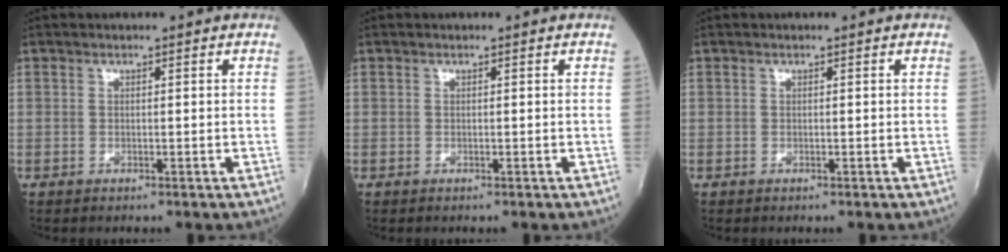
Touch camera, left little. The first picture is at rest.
{"total": 0.0}
{"total": 0.0}